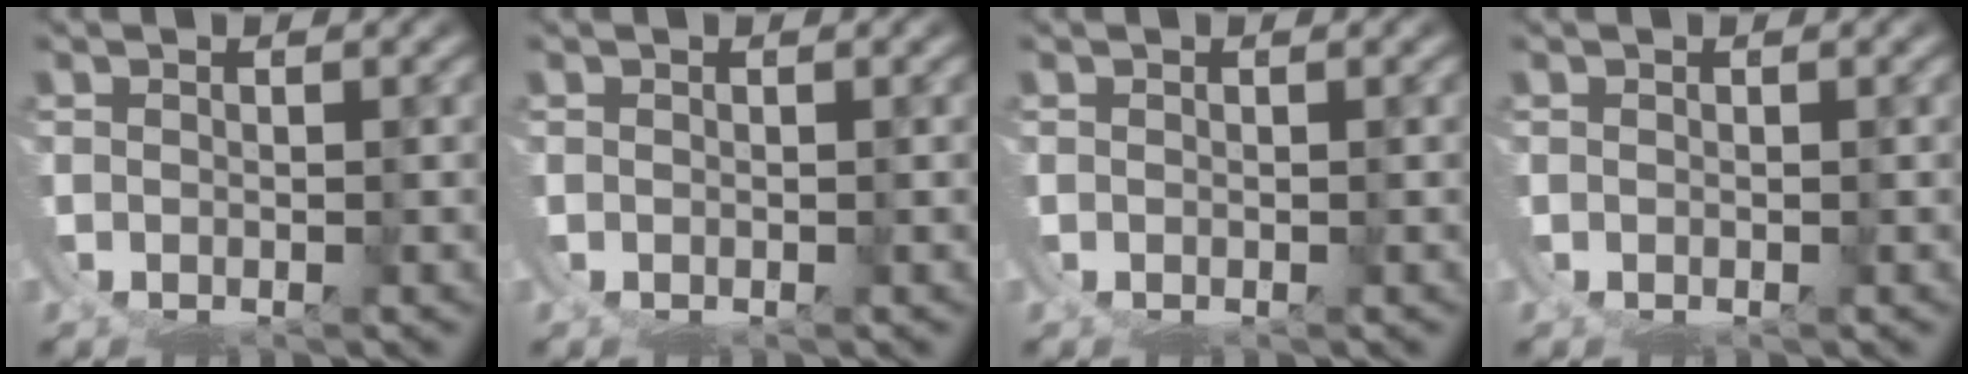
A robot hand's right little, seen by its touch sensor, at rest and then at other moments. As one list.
[{"total": 0.0}, {"total": 0.0}, {"total": 0.0}]